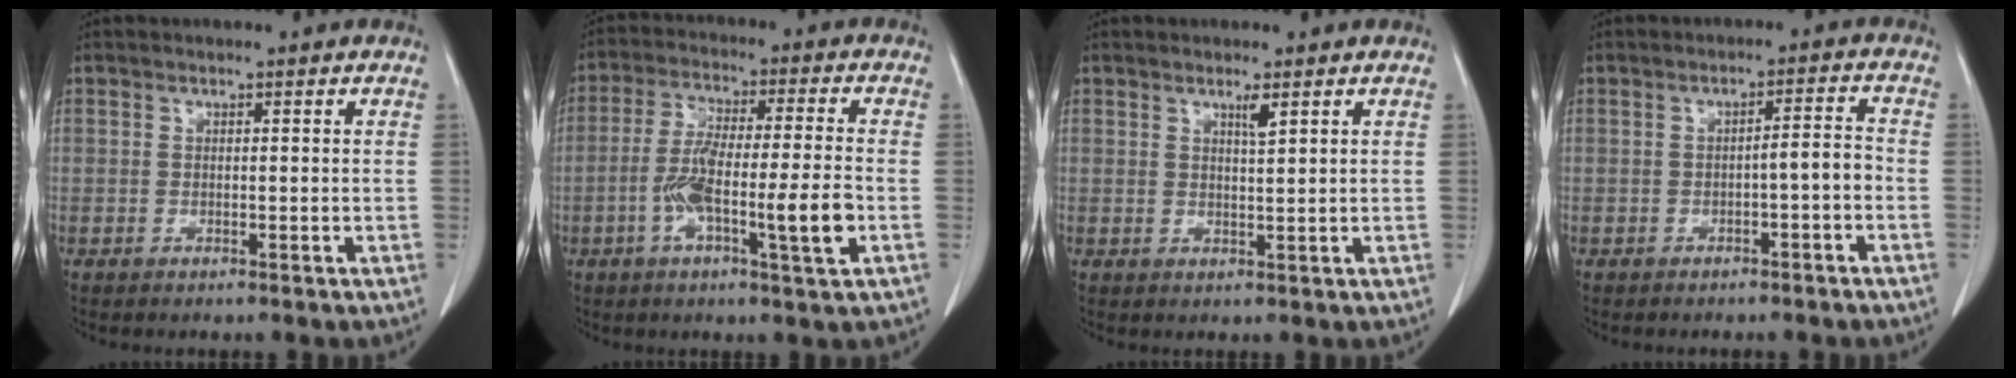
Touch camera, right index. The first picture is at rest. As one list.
[{"total": 11.5, "force": [-3.3, 0.8, 11.0], "torque": [-0.199, -0.001, -0.060]}, {"total": 1.7, "force": [1.1, -0.1, 1.3], "torque": [-0.025, -0.005, 0.019]}, {"total": 3.1, "force": [-1.3, 0.3, 2.8], "torque": [-0.036, 0.010, -0.020]}]